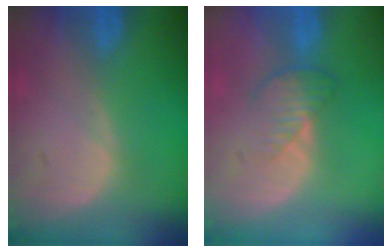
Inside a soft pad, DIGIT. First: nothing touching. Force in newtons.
{"total": 3.9, "press": 3.5, "slide": 1.7}